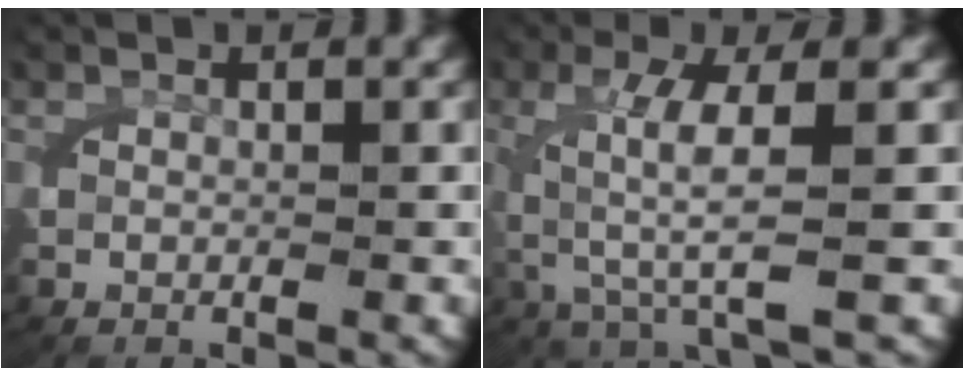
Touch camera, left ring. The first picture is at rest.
{"total": 5.5, "force": [0.1, 1.2, 5.4], "torque": [-0.124, -0.012, 0.016]}